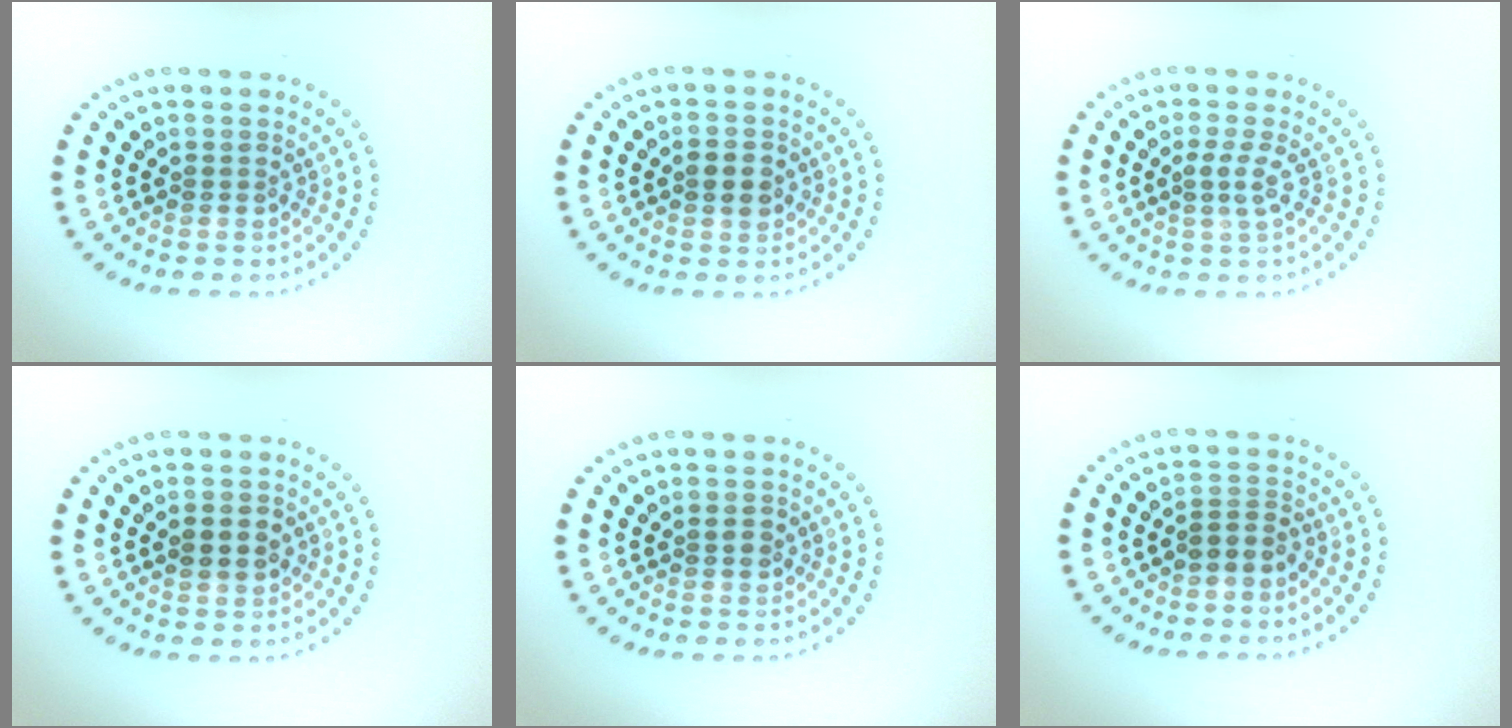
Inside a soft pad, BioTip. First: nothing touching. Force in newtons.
{"total": 2.3, "press": 2.3, "slide": 0.1}
{"total": 1.8, "press": 1.2, "slide": 1.3}
{"total": 2.7, "press": 2.7, "slide": 0.2}
{"total": 0.9, "press": 0.8, "slide": 0.2}
{"total": 1.8, "press": 1.4, "slide": 1.1}